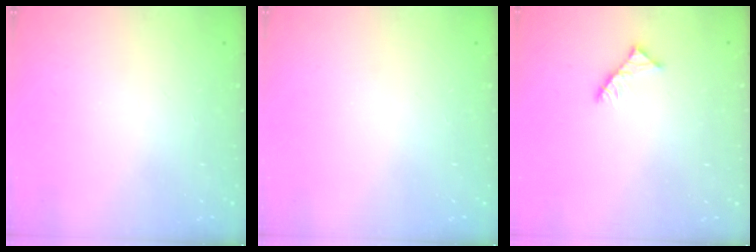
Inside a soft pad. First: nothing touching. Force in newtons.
{"total": 0.0}
{"total": 2.9, "press": 2.9, "slide": 0.4}